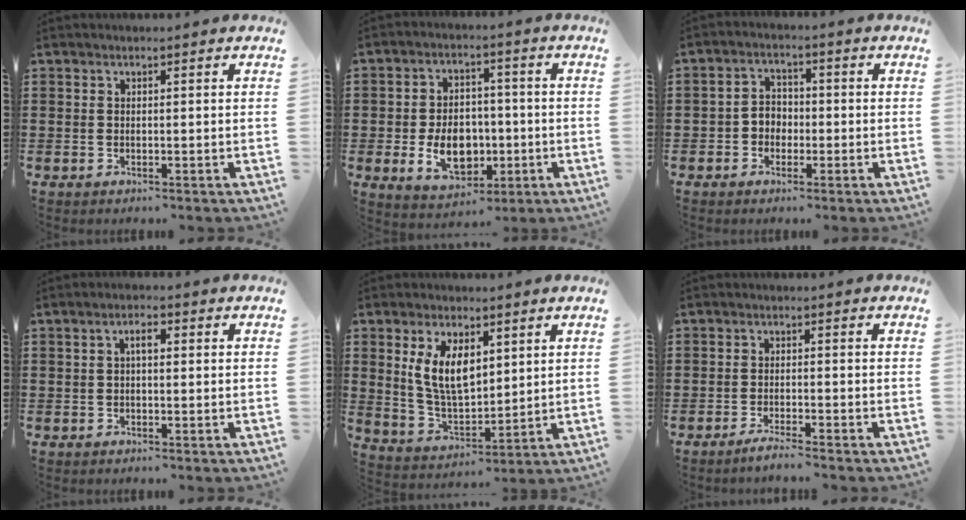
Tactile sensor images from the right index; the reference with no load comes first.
{"total": 8.8, "force": [-1.9, 6.2, 5.8], "torque": [-0.102, 0.000, -0.038]}
{"total": 3.1, "force": [-1.4, 2.5, 1.1], "torque": [-0.029, 0.009, -0.032]}
{"total": 2.1, "force": [0.3, 0.8, 1.9], "torque": [-0.037, 0.009, 0.003]}
{"total": 8.5, "force": [2.9, 4.5, 6.6], "torque": [-0.153, 0.006, 0.050]}
{"total": 2.0, "force": [-1.8, -0.2, 0.9], "torque": [-0.015, -0.001, -0.033]}